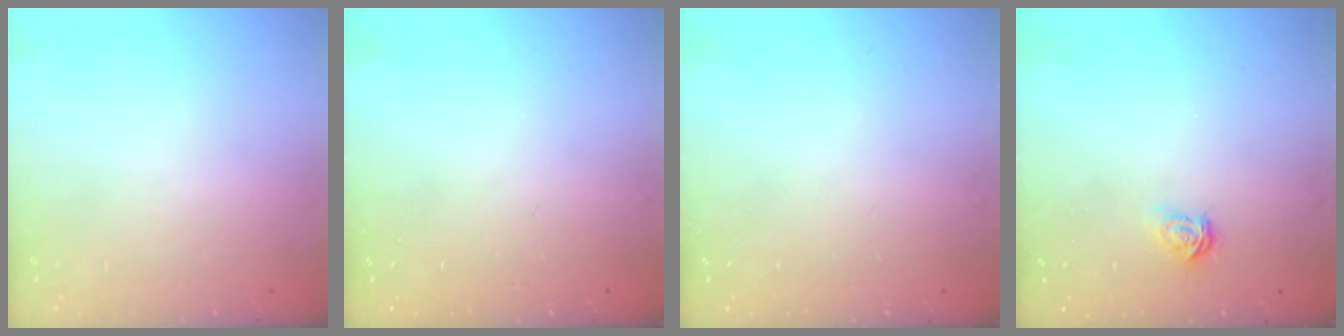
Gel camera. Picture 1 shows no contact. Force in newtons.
{"total": 0.0}
{"total": 0.0}
{"total": 2.8, "press": 2.7, "slide": 0.3}